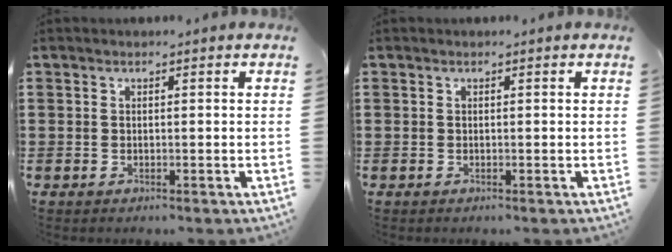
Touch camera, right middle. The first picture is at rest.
{"total": 0.0}